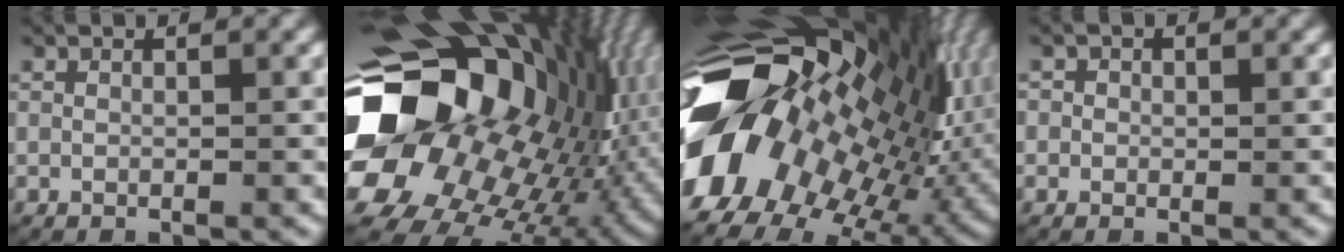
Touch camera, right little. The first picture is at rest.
{"total": 29.3, "force": [1.8, 20.3, 21.1], "torque": [-0.323, -0.024, 0.025]}
{"total": 31.1, "force": [1.6, 22.7, 21.2], "torque": [-0.326, -0.016, 0.006]}
{"total": 0.9, "force": [-0.1, 0.9, -0.2], "torque": [0.007, 0.003, -0.007]}